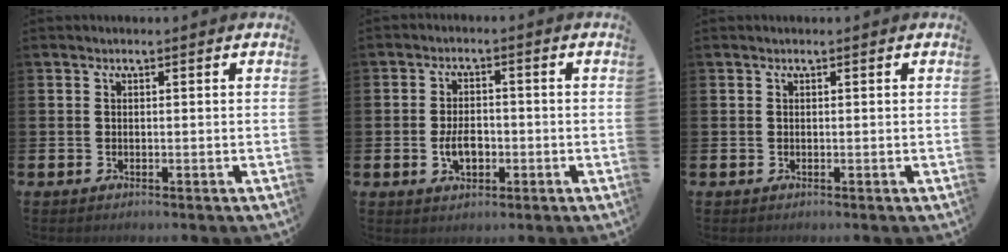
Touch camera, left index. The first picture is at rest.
{"total": 4.0, "force": [-0.9, 2.4, 3.0], "torque": [-0.042, -0.001, -0.020]}
{"total": 0.0}